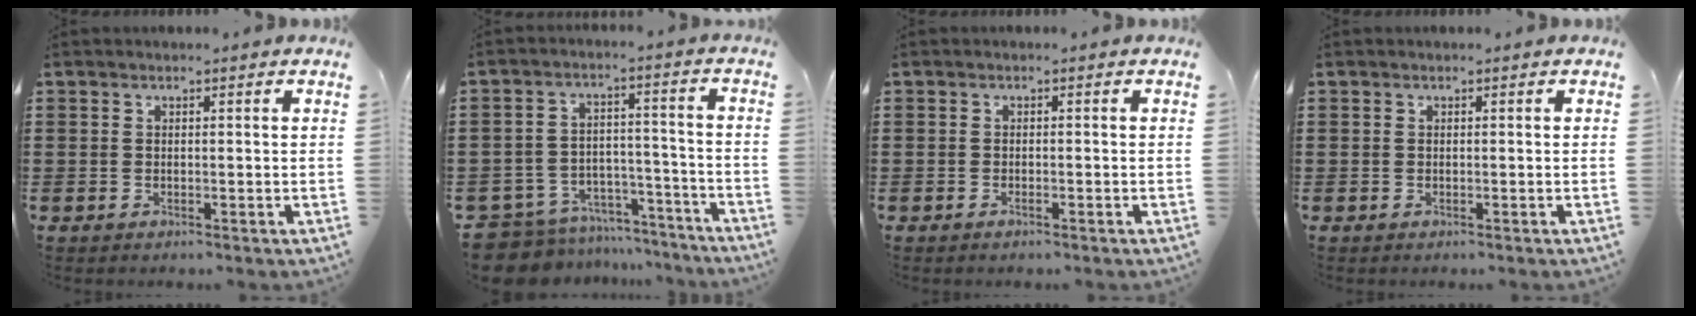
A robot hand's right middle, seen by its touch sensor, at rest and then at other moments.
{"total": 8.6, "force": [-8.1, 2.3, 1.3], "torque": [-0.038, 0.025, -0.163]}
{"total": 0.6, "force": [-0.3, 0.0, 0.5], "torque": [-0.012, -0.005, -0.005]}
{"total": 0.0}